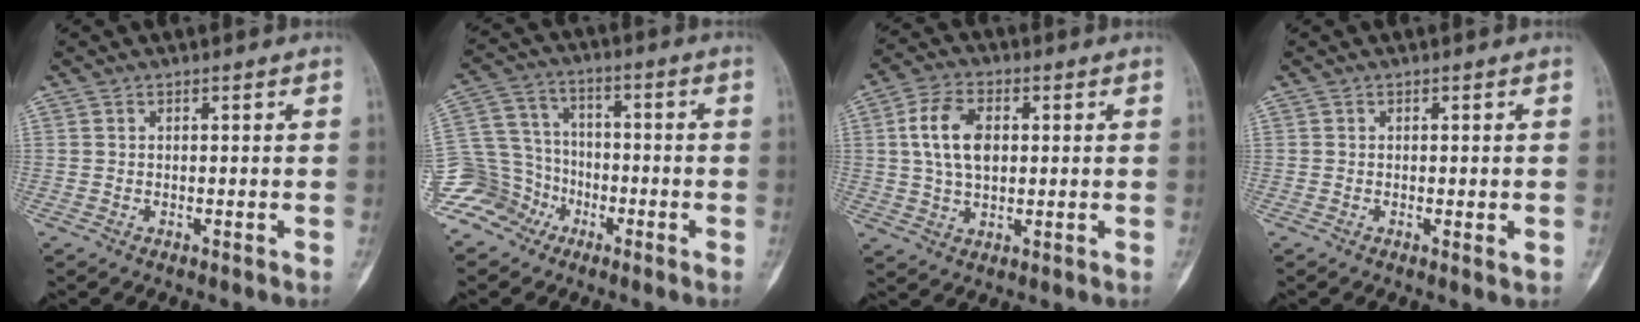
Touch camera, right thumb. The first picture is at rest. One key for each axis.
{"total": 11.4, "fx": -6.8, "fy": 9.0, "fz": 1.8, "tx": -0.018, "ty": 0.066, "tz": -0.131}
{"total": 9.6, "fx": 1.6, "fy": 5.8, "fz": 7.4, "tx": -0.130, "ty": 0.005, "tz": 0.031}
{"total": 1.5, "fx": -0.2, "fy": 0.6, "fz": 1.4, "tx": -0.015, "ty": -0.003, "tz": -0.003}